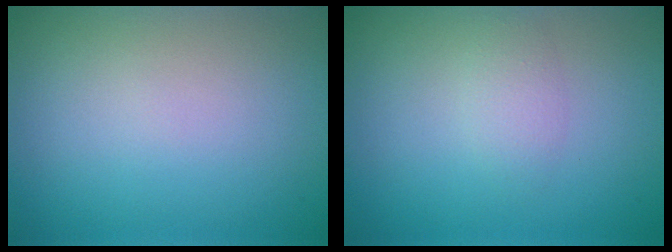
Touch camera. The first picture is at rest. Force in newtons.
{"total": 1.5, "press": 1.5, "slide": 0.0}